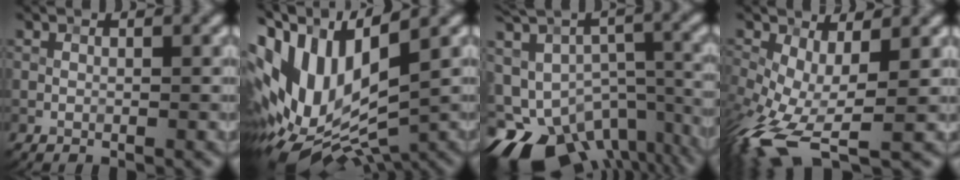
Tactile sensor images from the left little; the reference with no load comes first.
{"total": 13.6, "force": [2.6, 7.5, 11.0], "torque": [-0.228, 0.010, 0.048]}
{"total": 15.0, "force": [-8.9, 8.8, 8.2], "torque": [-0.166, -0.031, -0.108]}
{"total": 9.4, "force": [-3.4, 4.2, 7.8], "torque": [-0.186, -0.030, -0.061]}